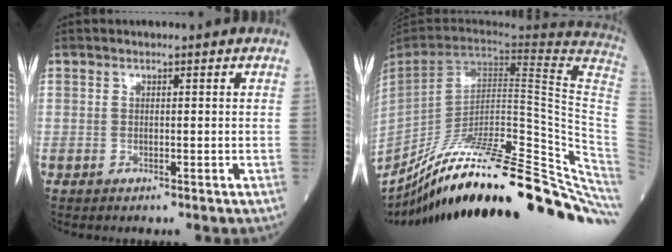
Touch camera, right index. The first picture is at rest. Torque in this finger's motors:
{"motor_torque": [0.00, -2.14, 0.92, 0.21]}